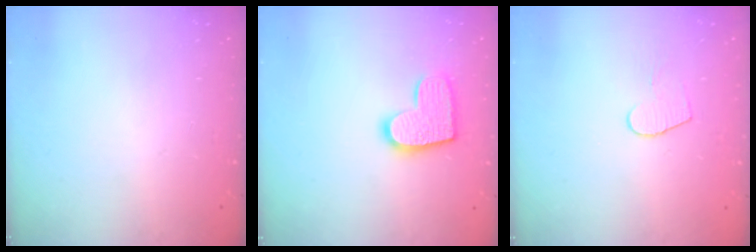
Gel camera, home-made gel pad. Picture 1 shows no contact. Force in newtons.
{"total": 12.1, "press": 12.0, "slide": 0.6}
{"total": 5.8, "press": 5.8, "slide": 0.4}